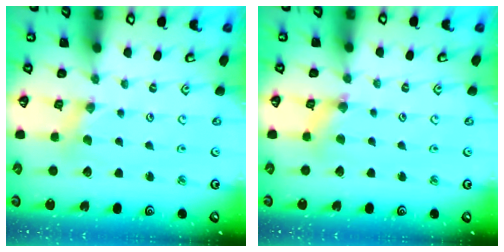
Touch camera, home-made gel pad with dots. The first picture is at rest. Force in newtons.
{"total": 2.4, "press": 2.4, "slide": 0.2}